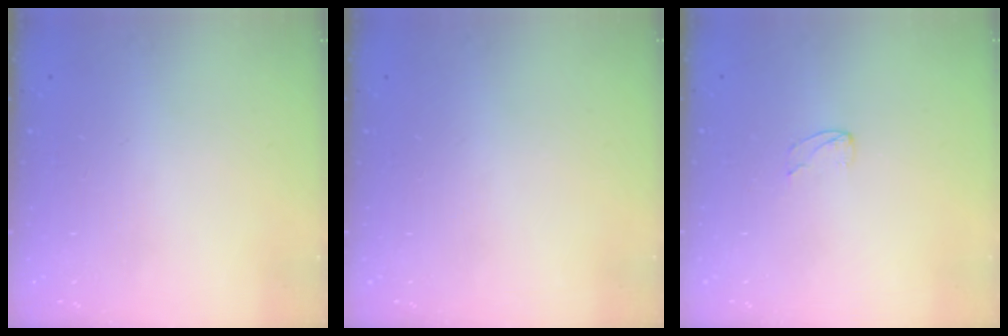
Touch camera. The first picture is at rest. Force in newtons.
{"total": 0.0}
{"total": 2.4, "press": 2.4, "slide": 0.2}